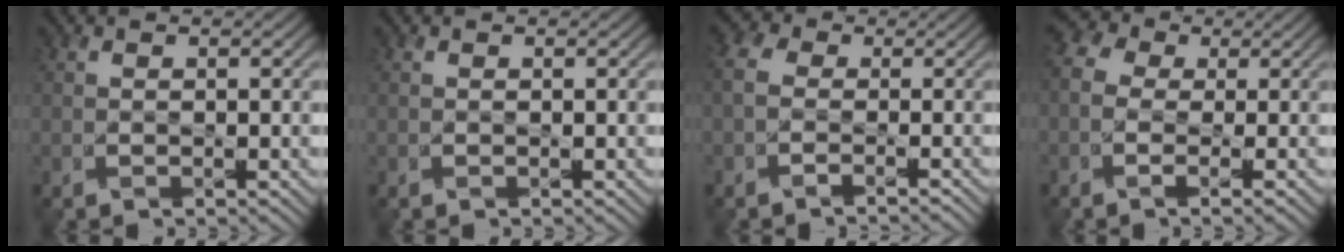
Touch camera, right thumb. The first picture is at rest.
{"total": 0.0}
{"total": 3.9, "force": [-1.3, 2.8, 2.4], "torque": [-0.061, 0.001, -0.038]}
{"total": 6.5, "force": [-1.0, 3.9, 5.1], "torque": [-0.129, 0.004, -0.025]}